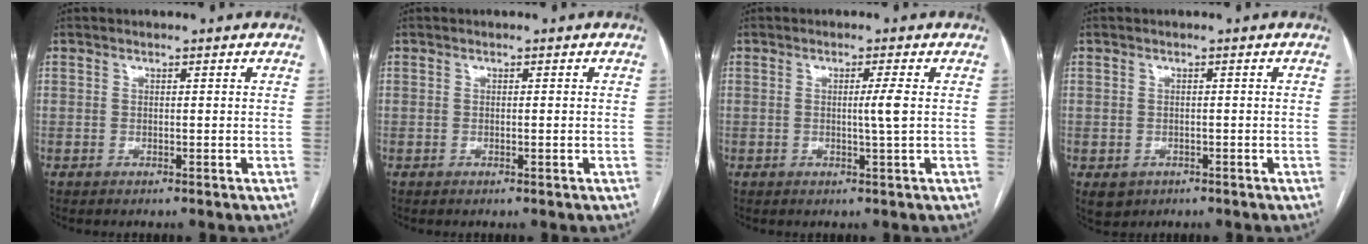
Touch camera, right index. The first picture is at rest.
{"total": 0.6, "force": [-0.1, 0.0, 0.6], "torque": [-0.011, -0.001, 0.000]}
{"total": 2.7, "force": [0.1, -0.7, 2.6], "torque": [-0.044, -0.004, 0.001]}
{"total": 3.2, "force": [-1.4, 2.7, 0.8], "torque": [-0.007, 0.001, -0.011]}